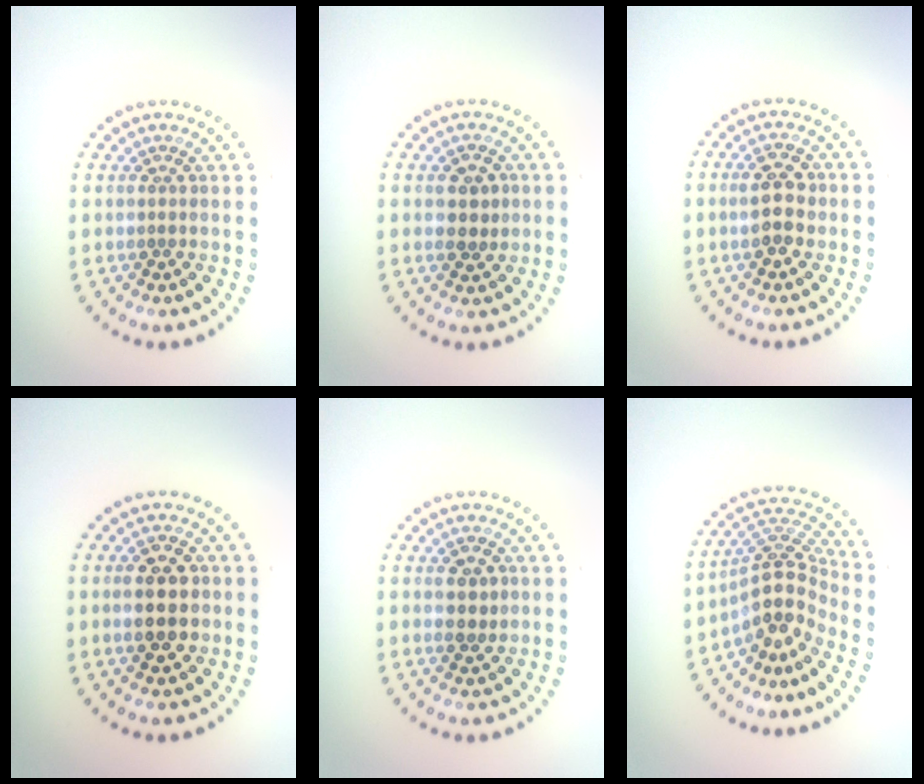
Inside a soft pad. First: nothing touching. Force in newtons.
{"total": 2.3, "press": 2.3, "slide": 0.2}
{"total": 3.0, "press": 3.0, "slide": 0.2}
{"total": 5.0, "press": 5.0, "slide": 0.2}
{"total": 2.2, "press": 2.2, "slide": 0.1}
{"total": 4.7, "press": 3.5, "slide": 3.2}